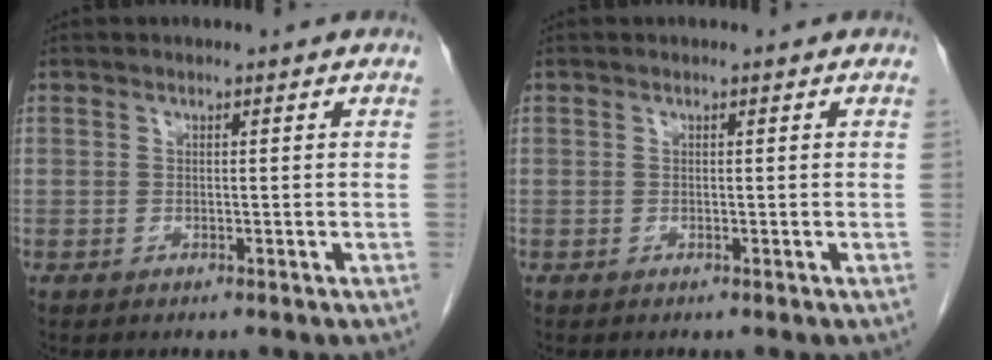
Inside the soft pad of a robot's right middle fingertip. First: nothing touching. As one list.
[{"total": 0.0}]